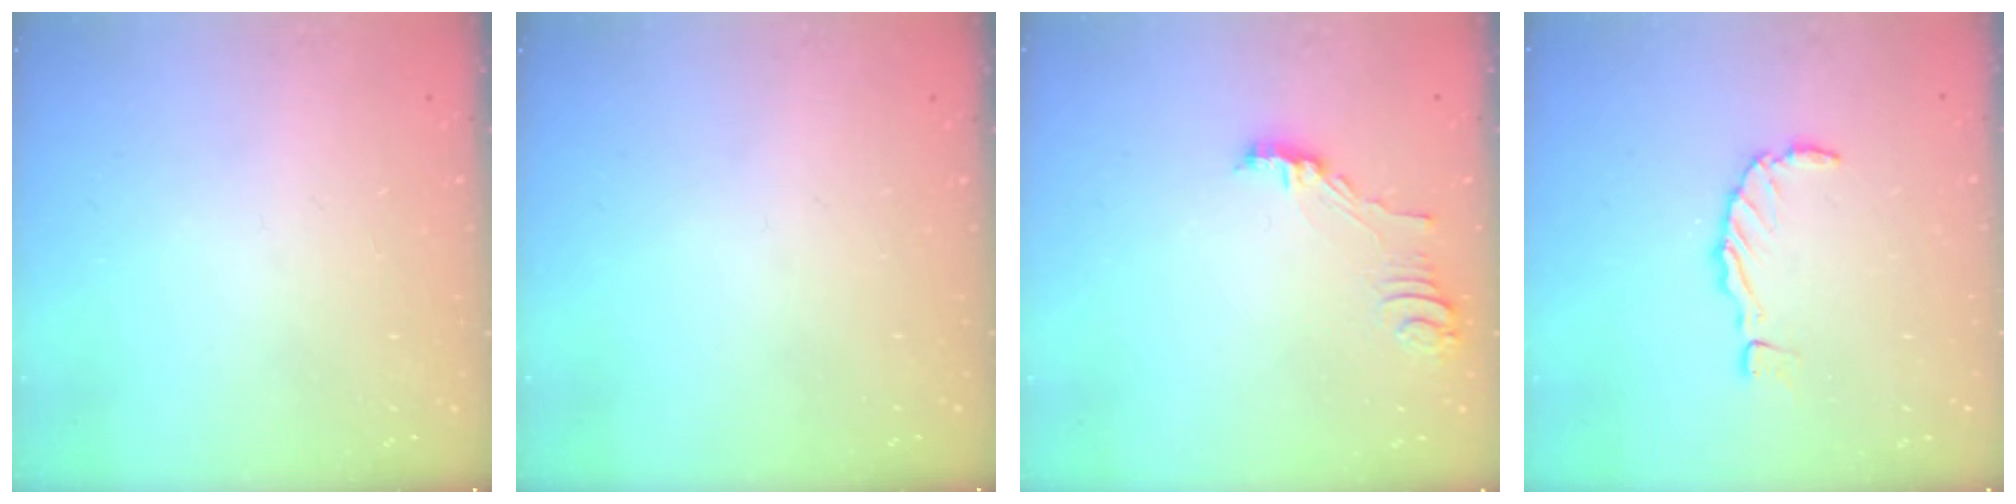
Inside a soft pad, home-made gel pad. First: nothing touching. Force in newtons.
{"total": 0.0}
{"total": 3.4, "press": 3.4, "slide": 0.3}
{"total": 1.2, "press": 1.2, "slide": 0.2}